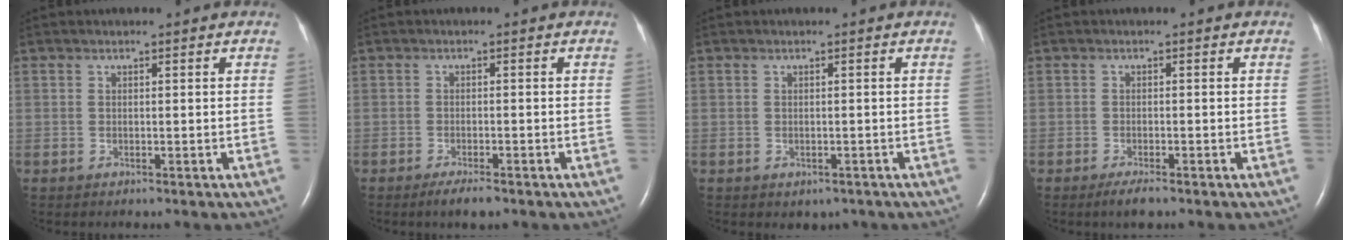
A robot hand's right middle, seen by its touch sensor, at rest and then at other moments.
{"total": 2.9, "force": [-2.1, 0.5, 1.9], "torque": [-0.037, -0.005, -0.034]}
{"total": 1.7, "force": [-0.9, 1.3, 0.7], "torque": [-0.004, 0.001, -0.003]}
{"total": 2.3, "force": [-1.7, 0.4, 1.6], "torque": [-0.035, -0.006, -0.029]}